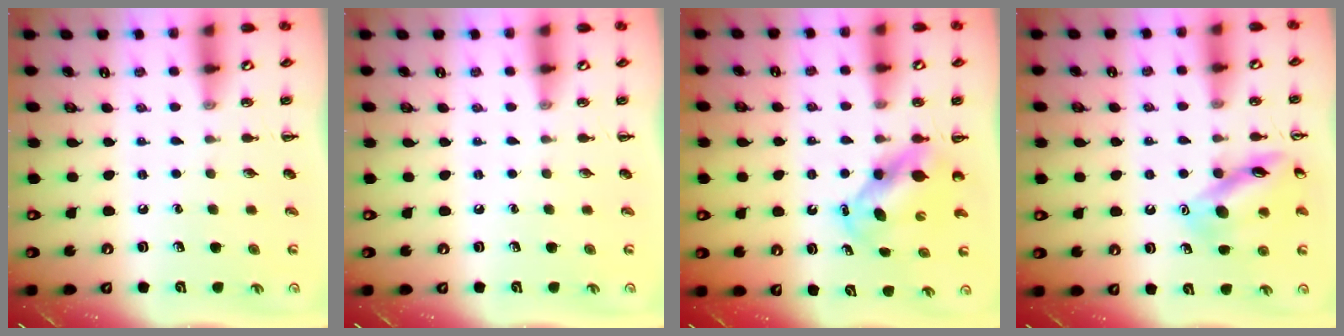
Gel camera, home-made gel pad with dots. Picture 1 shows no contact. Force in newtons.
{"total": 0.0}
{"total": 5.6, "press": 5.5, "slide": 1.1}
{"total": 14.1, "press": 14.1, "slide": 1.2}